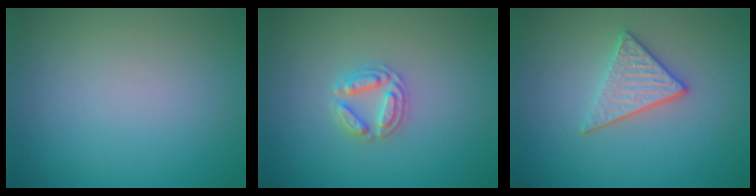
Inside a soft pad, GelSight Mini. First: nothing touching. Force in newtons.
{"total": 2.8, "press": 2.7, "slide": 0.5}
{"total": 3.0, "press": 2.8, "slide": 1.3}